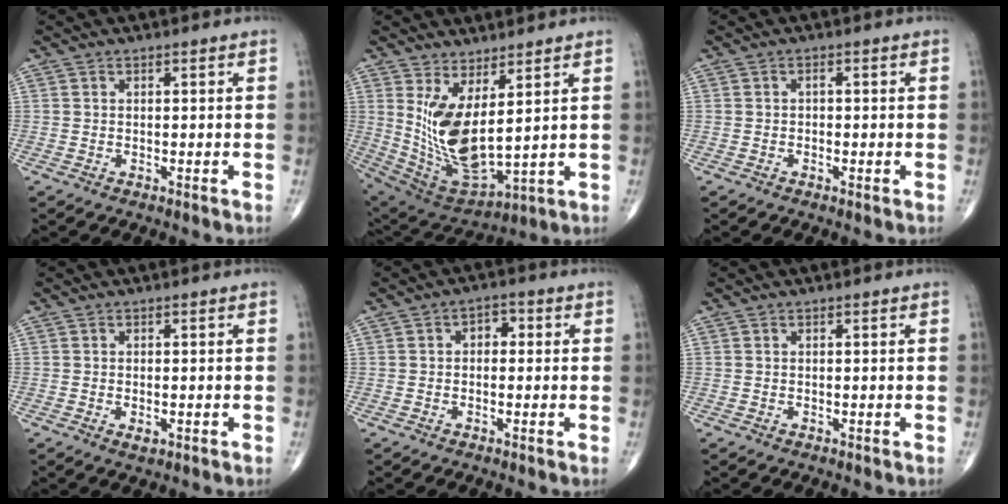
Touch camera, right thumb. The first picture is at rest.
{"total": 13.9, "force": [3.7, 5.5, 12.3], "torque": [-0.238, -0.044, 0.097]}
{"total": 1.0, "force": [-0.1, 0.6, 0.8], "torque": [-0.008, 0.001, -0.005]}
{"total": 1.7, "force": [-0.5, 0.9, 1.3], "torque": [-0.020, -0.001, -0.004]}
{"total": 3.1, "force": [0.3, 2.1, 2.2], "torque": [-0.017, 0.012, -0.003]}
{"total": 0.0}